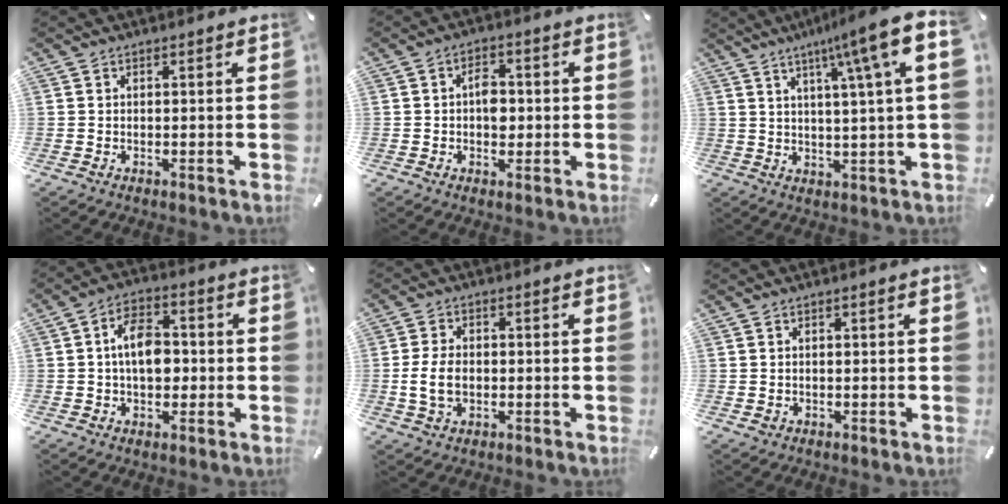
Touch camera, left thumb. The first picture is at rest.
{"total": 4.8, "force": [-0.3, 3.2, 3.5], "torque": [-0.041, 0.000, -0.011]}
{"total": 12.2, "force": [5.4, 0.6, 10.9], "torque": [-0.173, -0.034, 0.079]}
{"total": 9.1, "force": [-0.2, 6.0, 6.8], "torque": [-0.122, 0.009, -0.006]}
{"total": 7.1, "force": [-0.9, 4.9, 5.0], "torque": [-0.104, 0.001, -0.020]}
{"total": 0.8, "force": [-0.1, 0.7, 0.4], "torque": [-0.008, 0.004, -0.003]}